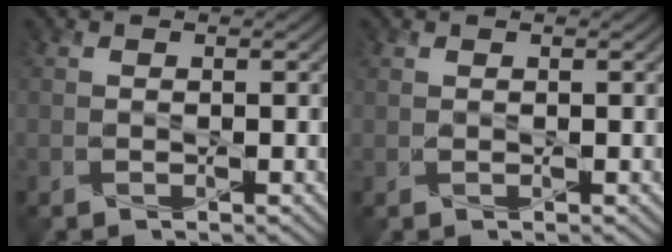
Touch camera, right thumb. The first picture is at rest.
{"total": 0.0}